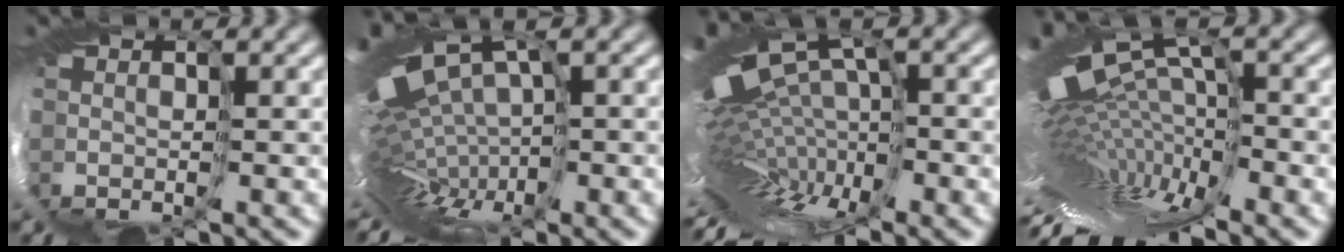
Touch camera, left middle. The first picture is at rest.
{"total": 9.8, "force": [-0.1, 3.9, 9.0], "torque": [-0.172, 0.004, 0.028]}
{"total": 12.9, "force": [-1.9, 4.7, 11.9], "torque": [-0.193, 0.013, 0.006]}
{"total": 13.7, "force": [-2.7, 3.8, 12.9], "torque": [-0.185, -0.001, -0.016]}